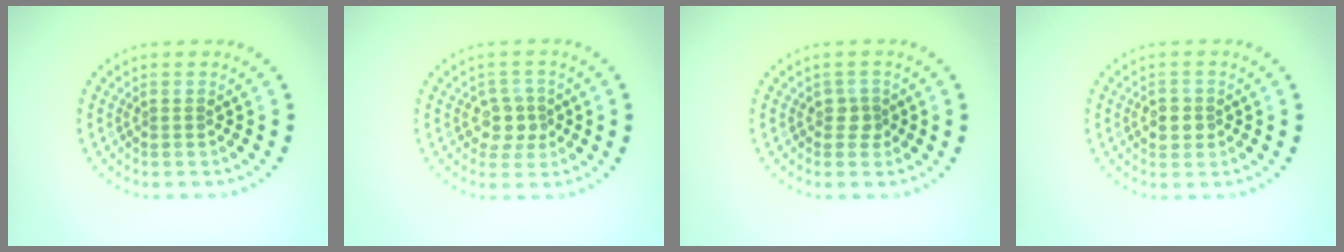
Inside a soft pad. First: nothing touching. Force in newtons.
{"total": 2.4, "press": 2.1, "slide": 1.0}
{"total": 1.4, "press": 1.1, "slide": 0.8}
{"total": 1.7, "press": 1.7, "slide": 0.2}